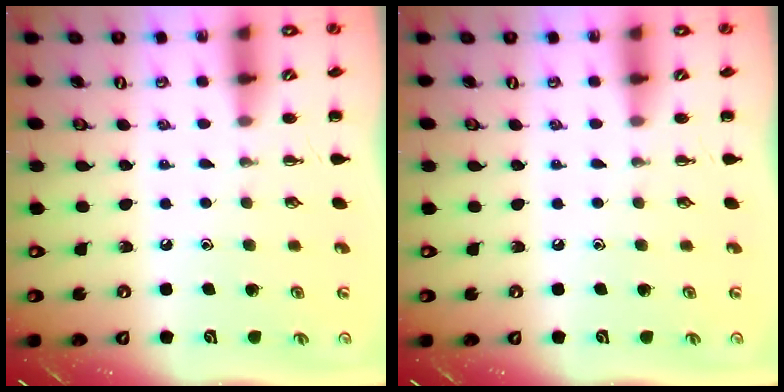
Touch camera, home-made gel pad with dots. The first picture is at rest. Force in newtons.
{"total": 0.0}